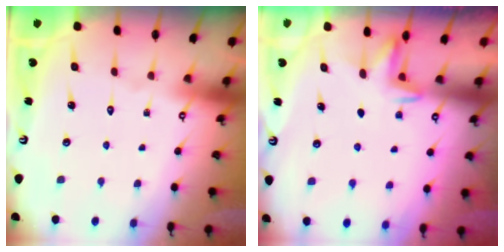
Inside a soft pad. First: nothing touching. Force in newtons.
{"total": 2.3, "press": 2.2, "slide": 0.4}